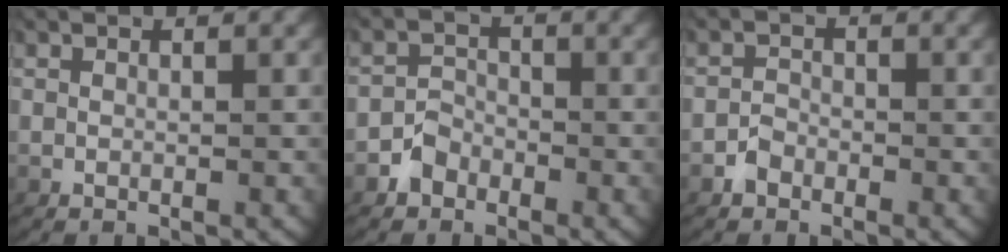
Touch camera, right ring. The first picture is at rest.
{"total": 2.1, "force": [-1.5, 1.6, 0.3], "torque": [-0.002, -0.004, -0.027]}
{"total": 1.4, "force": [-1.1, 0.9, 0.1], "torque": [-0.003, -0.005, -0.019]}